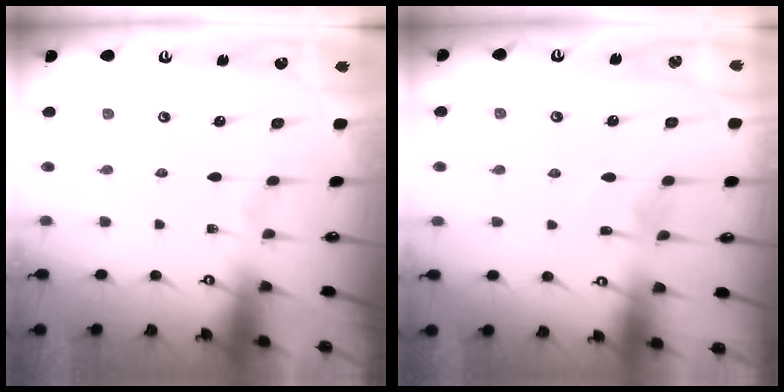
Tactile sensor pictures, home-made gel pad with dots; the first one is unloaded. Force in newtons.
{"total": 5.8, "press": 5.8, "slide": 0.6}